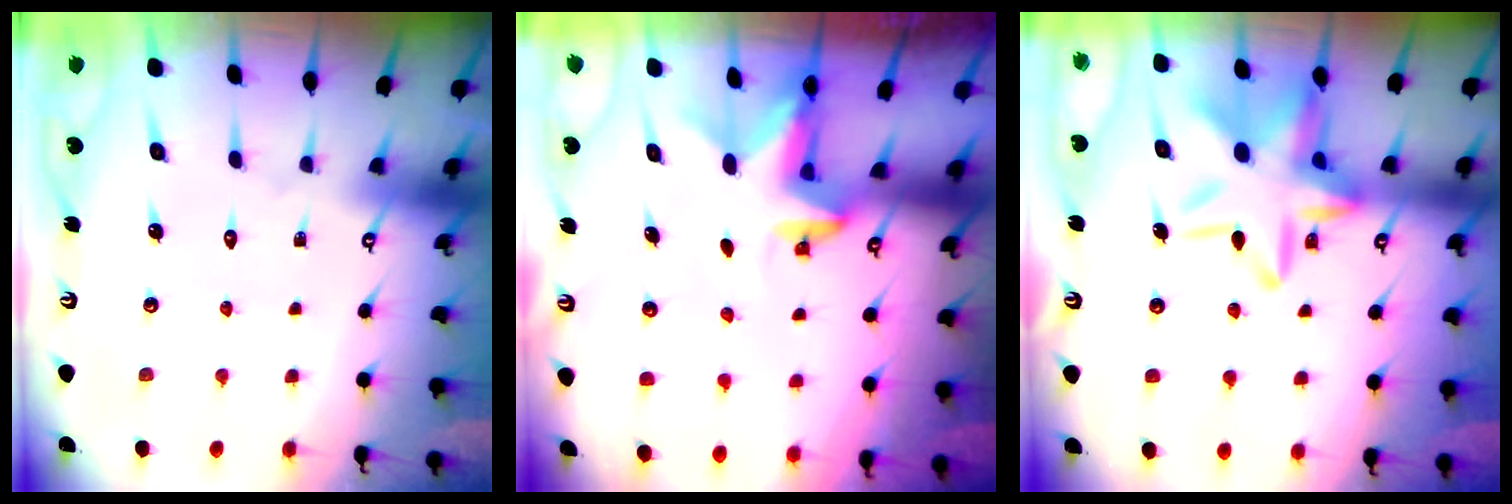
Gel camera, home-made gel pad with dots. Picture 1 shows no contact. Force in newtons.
{"total": 2.5, "press": 2.5, "slide": 0.4}
{"total": 18.8, "press": 18.7, "slide": 1.5}